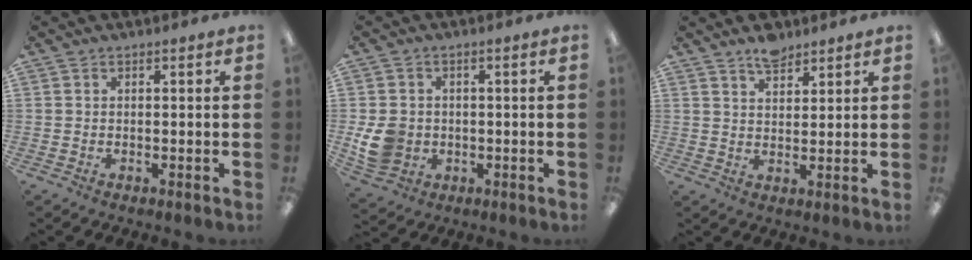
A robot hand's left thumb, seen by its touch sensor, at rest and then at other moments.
{"total": 7.3, "force": [-0.6, 6.4, 3.4], "torque": [-0.075, 0.006, -0.009]}
{"total": 4.8, "force": [4.1, 1.8, 1.8], "torque": [-0.027, -0.022, 0.073]}